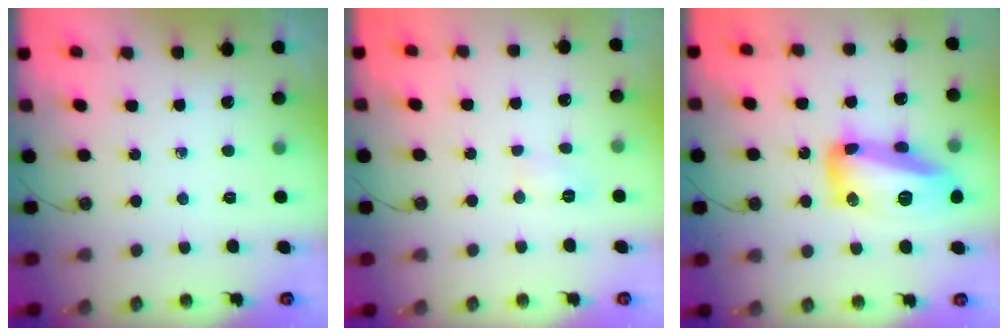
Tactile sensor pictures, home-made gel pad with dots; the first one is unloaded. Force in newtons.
{"total": 3.9, "press": 3.9, "slide": 0.4}
{"total": 17.8, "press": 17.7, "slide": 1.0}